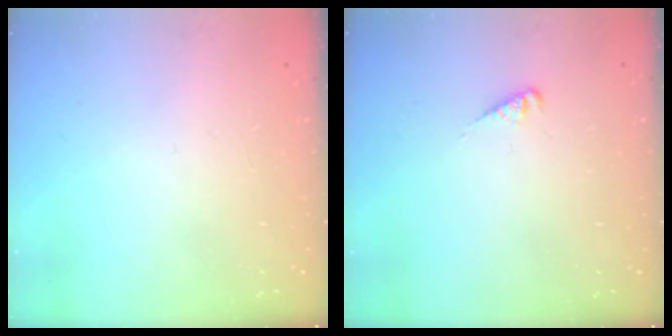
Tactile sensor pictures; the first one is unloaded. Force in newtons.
{"total": 1.1, "press": 1.0, "slide": 0.2}